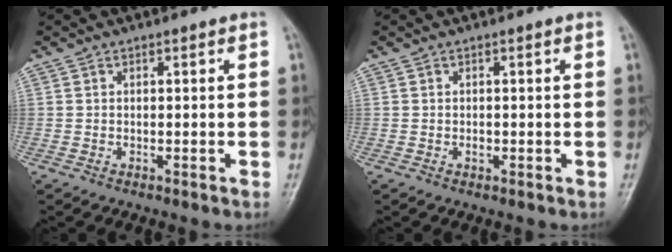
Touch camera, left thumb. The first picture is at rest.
{"total": 0.9, "force": [-0.1, 0.6, 0.6], "torque": [-0.004, 0.001, -0.003]}